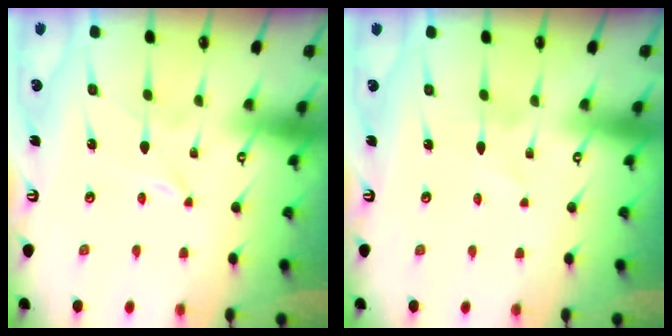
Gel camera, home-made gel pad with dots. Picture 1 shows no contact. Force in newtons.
{"total": 1.2, "press": 1.1, "slide": 0.1}